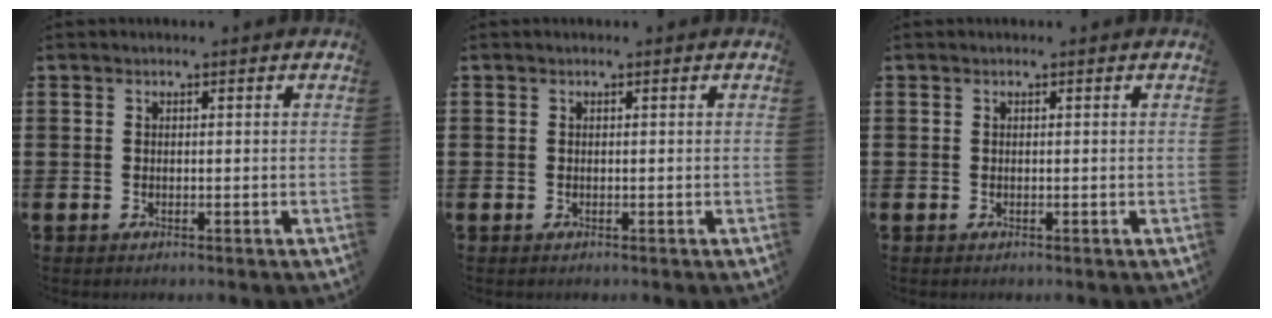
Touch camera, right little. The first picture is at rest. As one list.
[{"total": 0.0}, {"total": 0.0}]